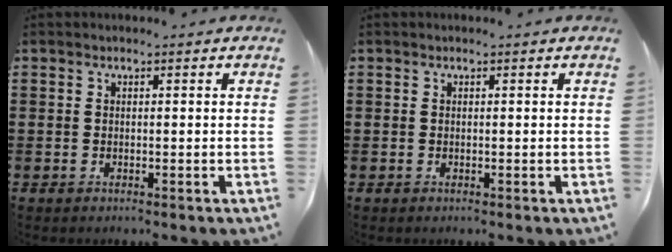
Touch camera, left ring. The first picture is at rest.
{"total": 0.0}